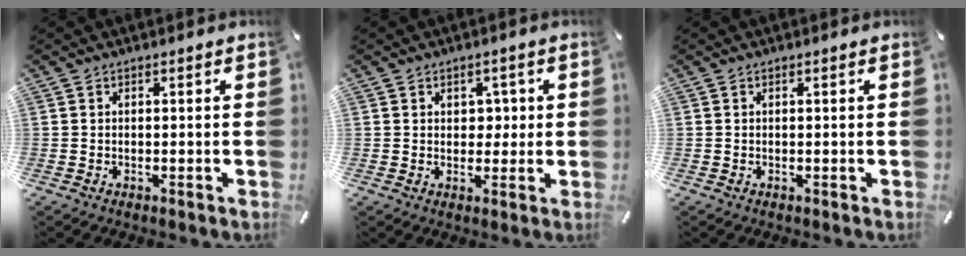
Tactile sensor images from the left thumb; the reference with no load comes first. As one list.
[{"total": 3.7, "force": [0.7, 3.0, 2.0], "torque": [-0.020, -0.003, 0.004]}, {"total": 0.0}]